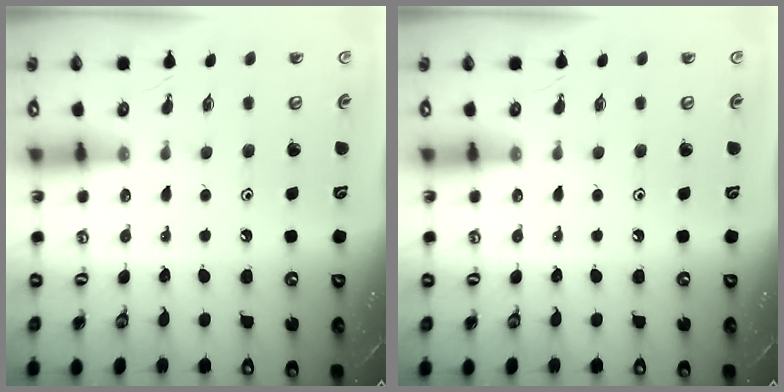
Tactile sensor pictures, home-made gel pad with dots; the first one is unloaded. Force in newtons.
{"total": 0.0}